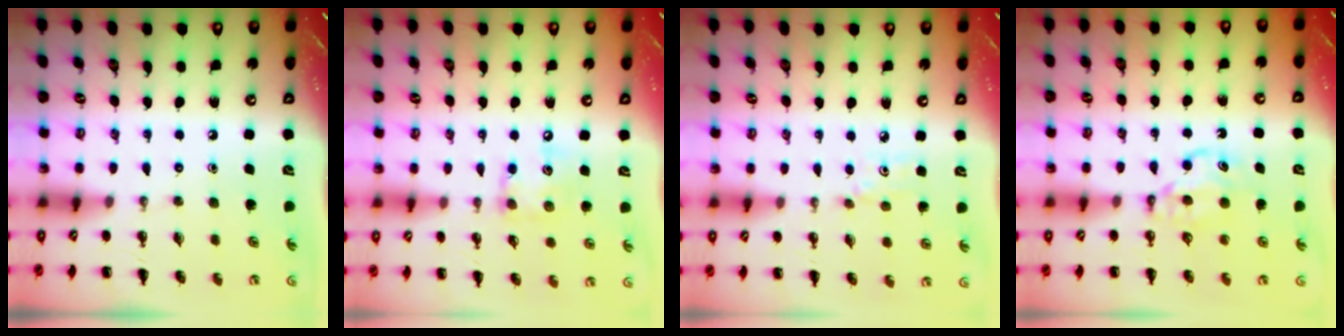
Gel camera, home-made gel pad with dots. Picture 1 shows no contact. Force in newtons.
{"total": 8.4, "press": 8.4, "slide": 0.5}
{"total": 3.3, "press": 3.1, "slide": 1.0}
{"total": 6.5, "press": 6.5, "slide": 0.6}